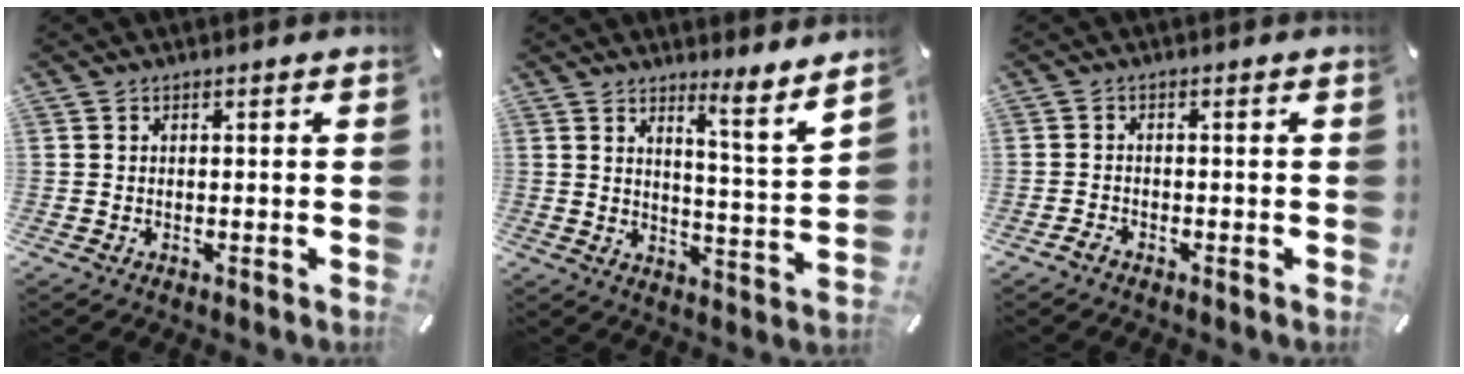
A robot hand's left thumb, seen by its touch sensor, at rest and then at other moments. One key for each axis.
{"total": 7.5, "fx": 6.2, "fy": -0.8, "fz": 4.1, "tx": -0.057, "ty": -0.060, "tz": 0.099}
{"total": 1.3, "fx": -1.2, "fy": 0.5, "fz": 0.4, "tx": -0.007, "ty": 0.004, "tz": -0.023}